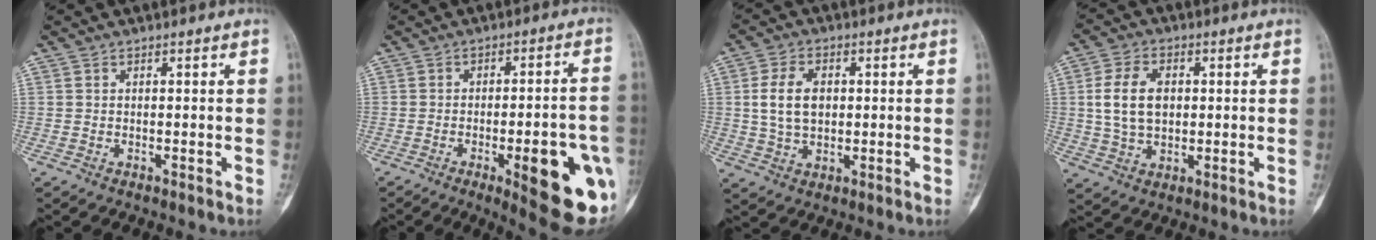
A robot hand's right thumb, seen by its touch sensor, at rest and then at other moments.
{"total": 17.7, "force": [-6.0, 4.5, 16.0], "torque": [-0.153, 0.014, -0.061]}
{"total": 7.9, "force": [1.0, 5.2, 5.8], "torque": [-0.100, 0.001, 0.020]}
{"total": 9.2, "force": [1.1, 6.1, 6.8], "torque": [-0.119, 0.002, 0.025]}